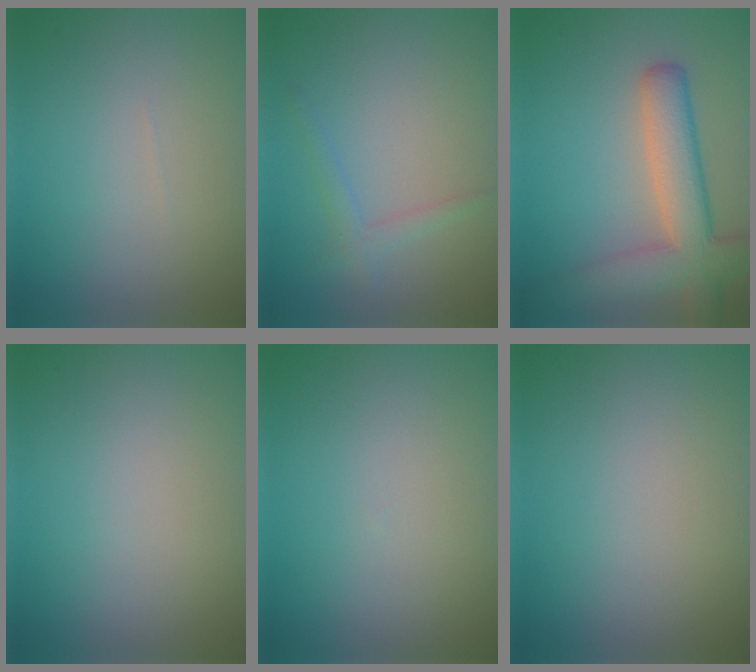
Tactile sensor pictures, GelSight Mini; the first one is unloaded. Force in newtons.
{"total": 1.5, "press": 1.5, "slide": 0.0}
{"total": 7.1, "press": 7.1, "slide": 0.5}
{"total": 0.0}
{"total": 0.0}
{"total": 0.0}